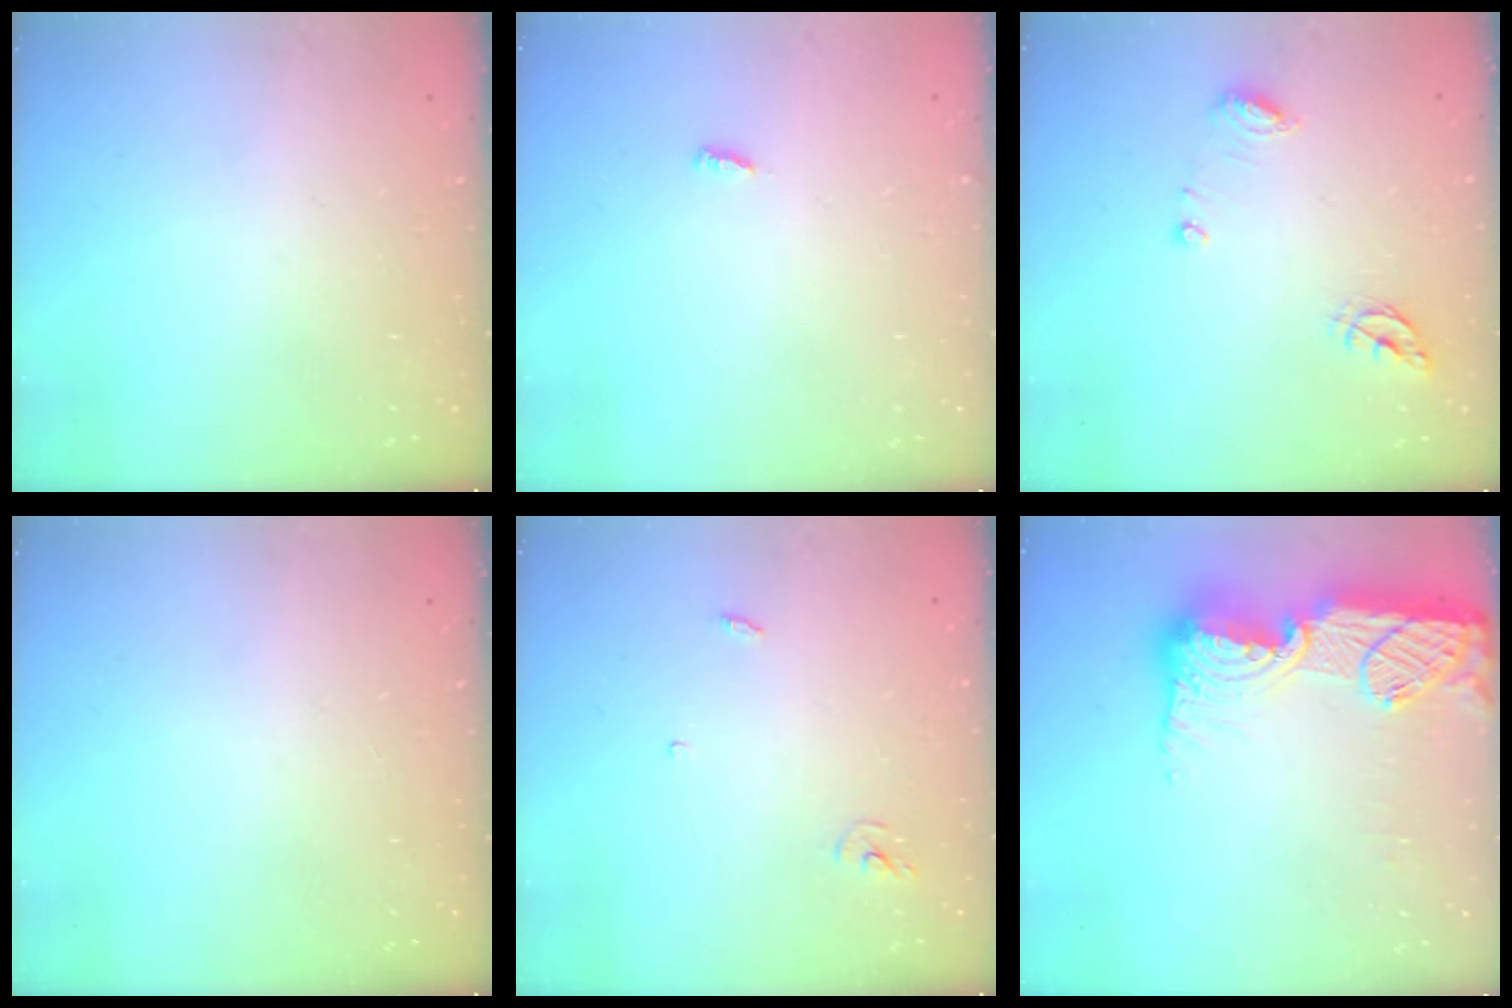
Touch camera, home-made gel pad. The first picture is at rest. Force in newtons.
{"total": 3.0, "press": 3.0, "slide": 0.0}
{"total": 7.9, "press": 7.8, "slide": 0.9}
{"total": 0.0}
{"total": 2.9, "press": 2.9, "slide": 0.2}
{"total": 21.2, "press": 21.2, "slide": 1.2}